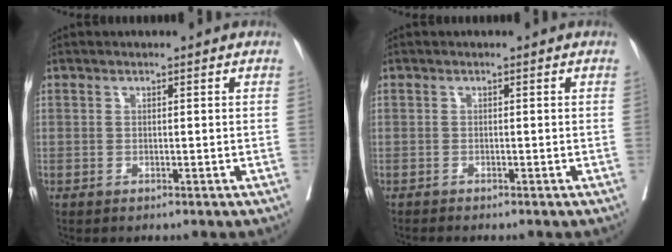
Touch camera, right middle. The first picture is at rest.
{"total": 0.7, "force": [-0.6, -0.3, -0.1], "torque": [0.002, -0.002, -0.014]}